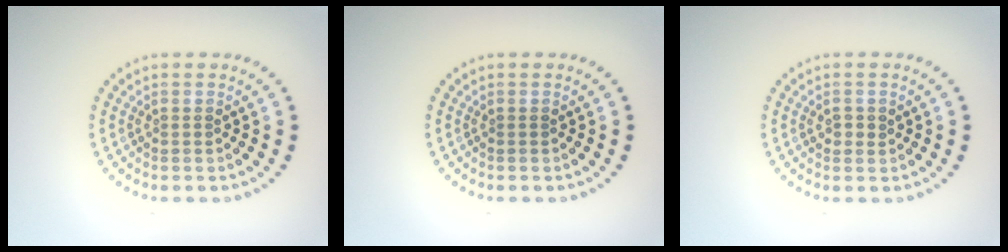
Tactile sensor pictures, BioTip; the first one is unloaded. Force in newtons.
{"total": 0.0}
{"total": 1.2, "press": 1.1, "slide": 0.5}